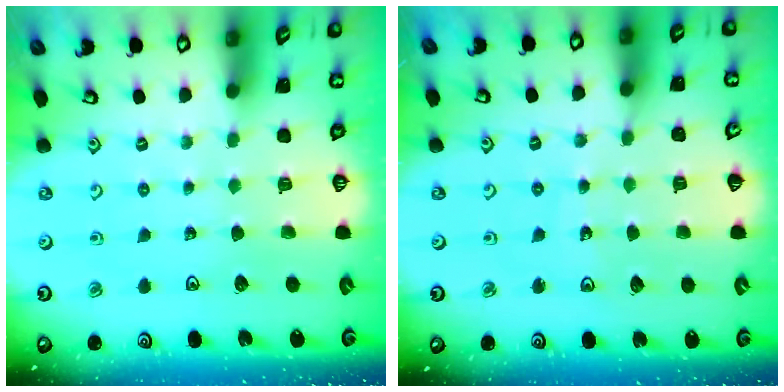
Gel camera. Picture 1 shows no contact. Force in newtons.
{"total": 7.2, "press": 7.0, "slide": 1.4}